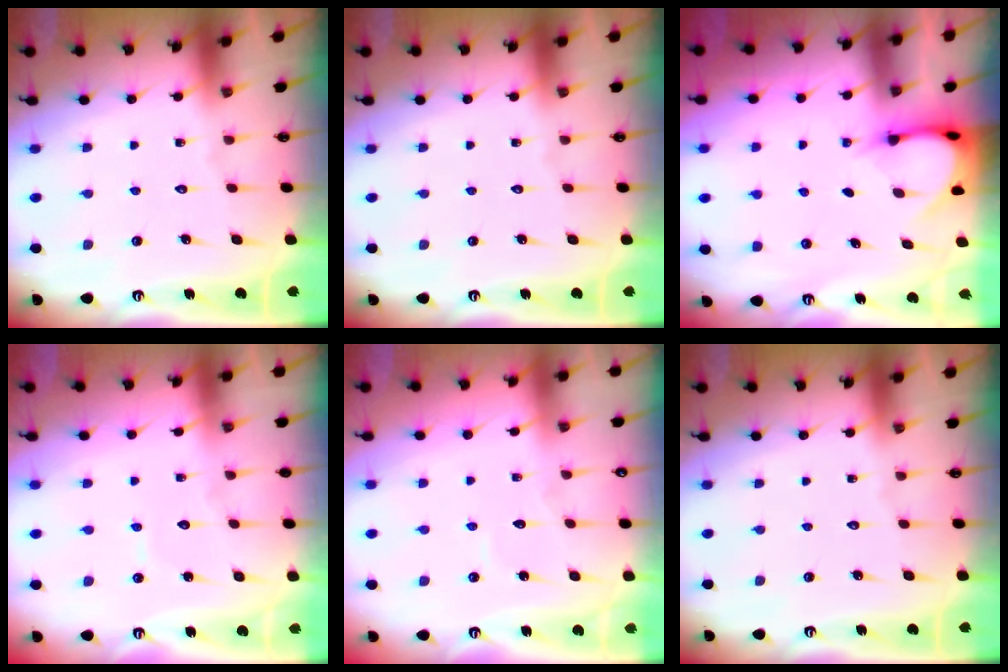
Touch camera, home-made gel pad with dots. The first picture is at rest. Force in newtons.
{"total": 0.0}
{"total": 4.0, "press": 3.9, "slide": 0.3}
{"total": 3.7, "press": 3.7, "slide": 0.3}
{"total": 3.7, "press": 3.7, "slide": 0.4}
{"total": 0.0}